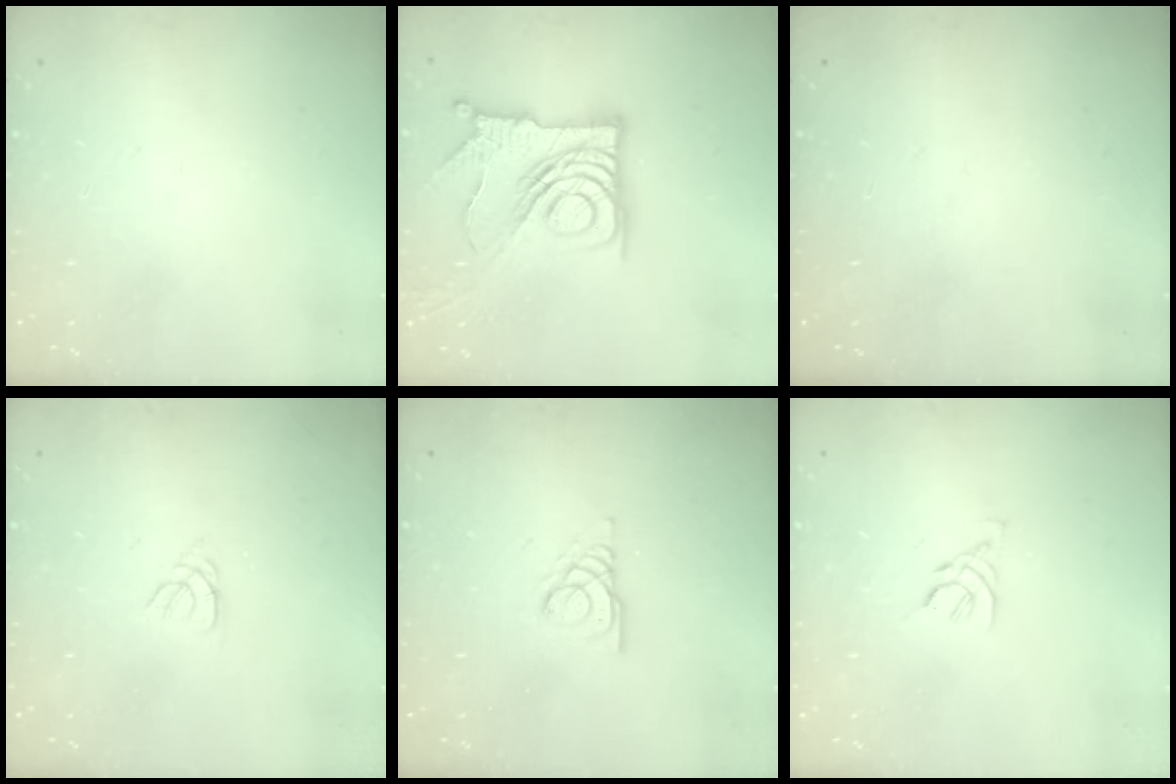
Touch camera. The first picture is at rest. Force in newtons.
{"total": 15.4, "press": 15.3, "slide": 1.7}
{"total": 0.0}
{"total": 1.2, "press": 1.2, "slide": 0.3}
{"total": 3.4, "press": 3.4, "slide": 0.3}
{"total": 2.5, "press": 2.5, "slide": 0.7}